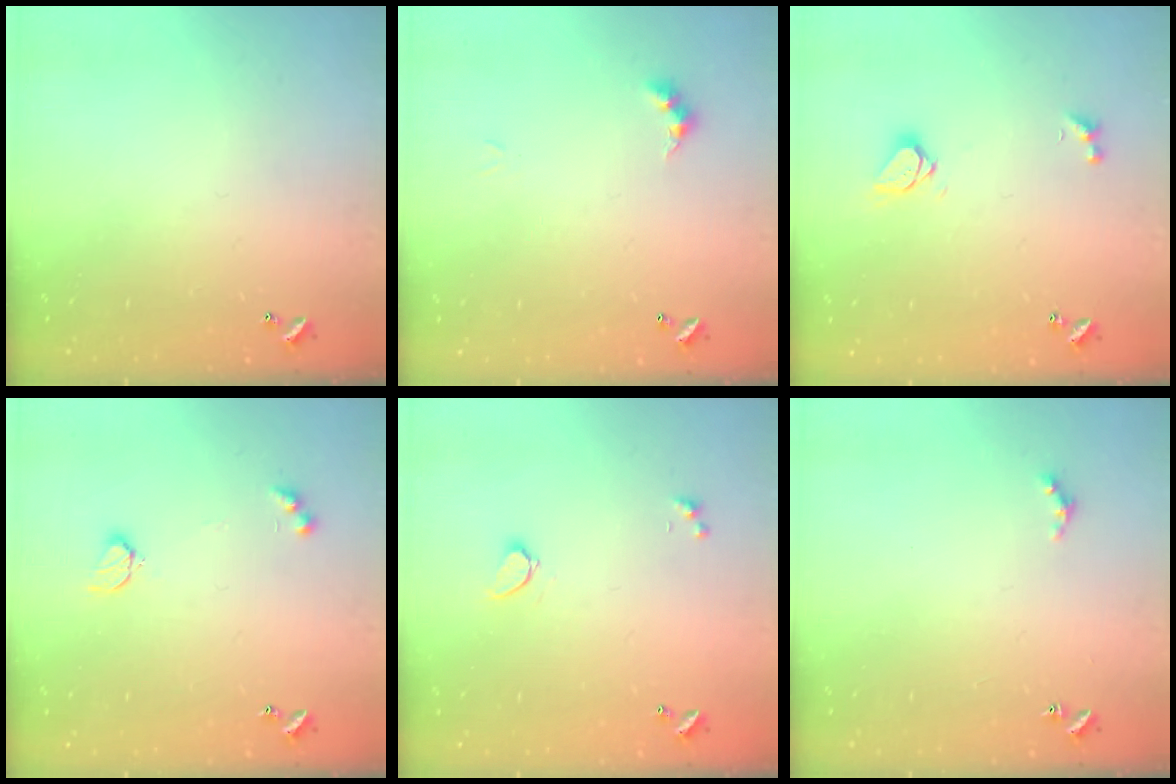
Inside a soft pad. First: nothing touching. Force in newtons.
{"total": 2.8, "press": 2.8, "slide": 0.5}
{"total": 2.9, "press": 2.9, "slide": 0.2}
{"total": 4.0, "press": 4.0, "slide": 0.6}
{"total": 1.0, "press": 0.9, "slide": 0.4}
{"total": 1.5, "press": 1.4, "slide": 0.3}